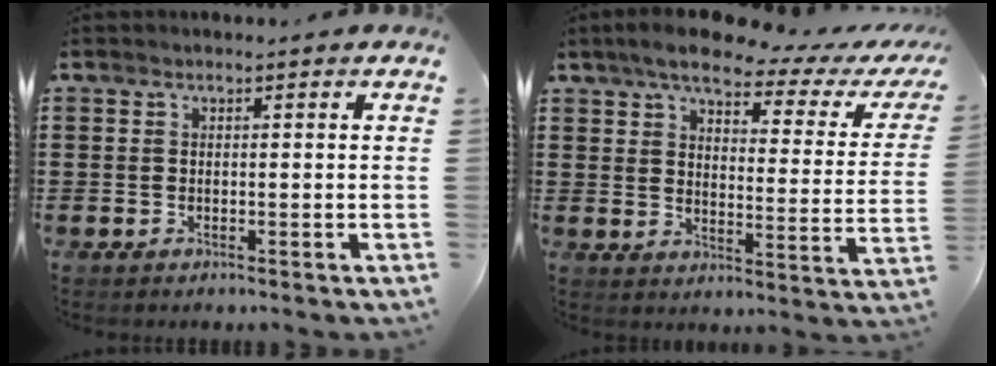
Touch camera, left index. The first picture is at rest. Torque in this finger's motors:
{"motor_torque": [2.14, 0.00, 0.77, 0.12]}